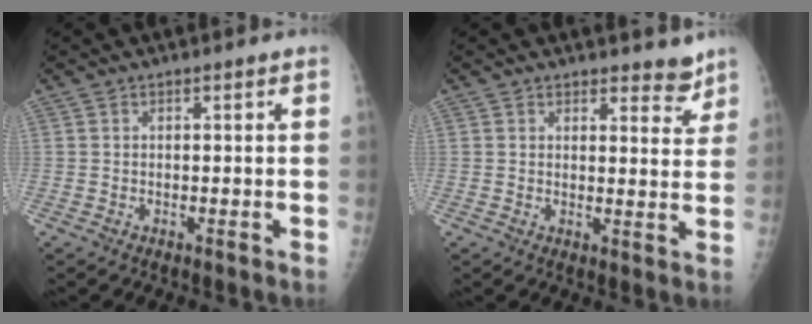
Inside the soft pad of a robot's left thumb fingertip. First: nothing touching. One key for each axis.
{"total": 4.5, "fx": 3.8, "fy": 2.1, "fz": 1.2, "tx": 0.015, "ty": -0.030, "tz": 0.044}